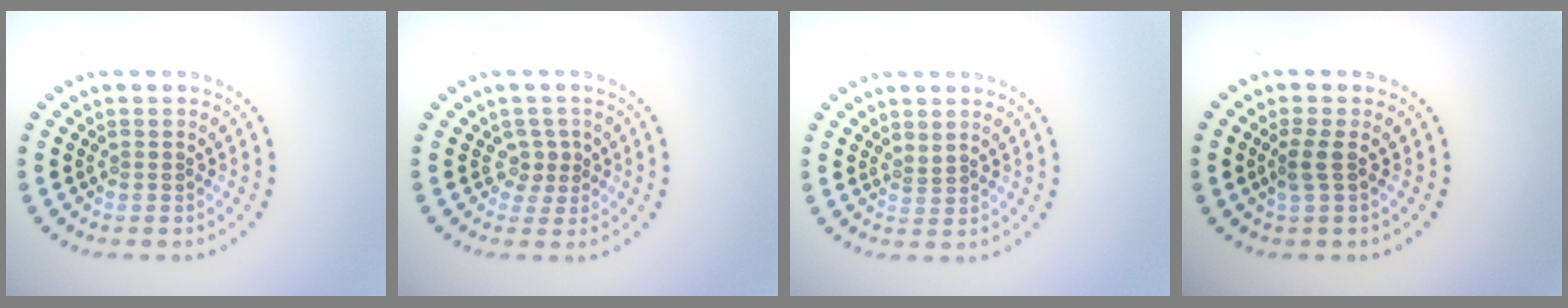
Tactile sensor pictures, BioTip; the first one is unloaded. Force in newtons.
{"total": 2.0, "press": 1.4, "slide": 1.4}
{"total": 0.5, "press": 0.0, "slide": 0.5}
{"total": 1.5, "press": 1.3, "slide": 0.9}